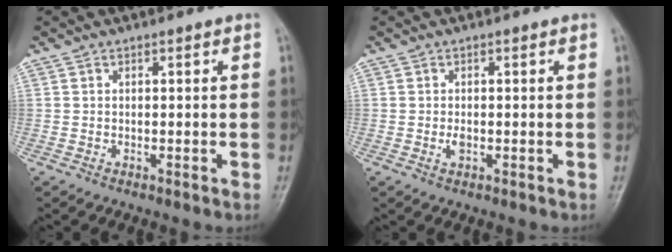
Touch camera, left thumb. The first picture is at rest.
{"total": 1.4, "force": [-0.2, 0.9, 1.1], "torque": [-0.017, -0.001, -0.004]}